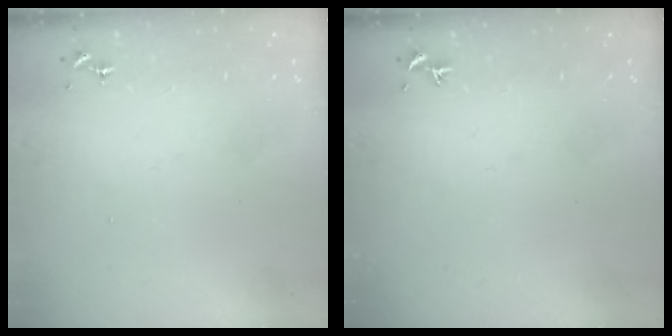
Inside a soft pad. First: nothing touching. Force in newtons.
{"total": 0.0}